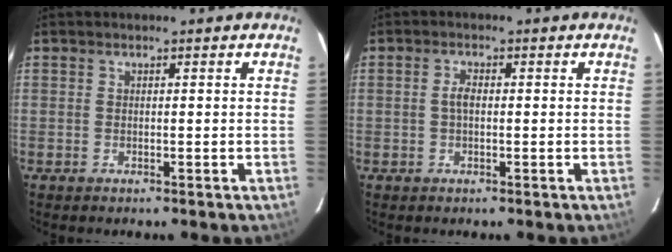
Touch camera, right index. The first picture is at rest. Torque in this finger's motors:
{"motor_torque": [0.19, -0.13, 0.18, 0.05]}